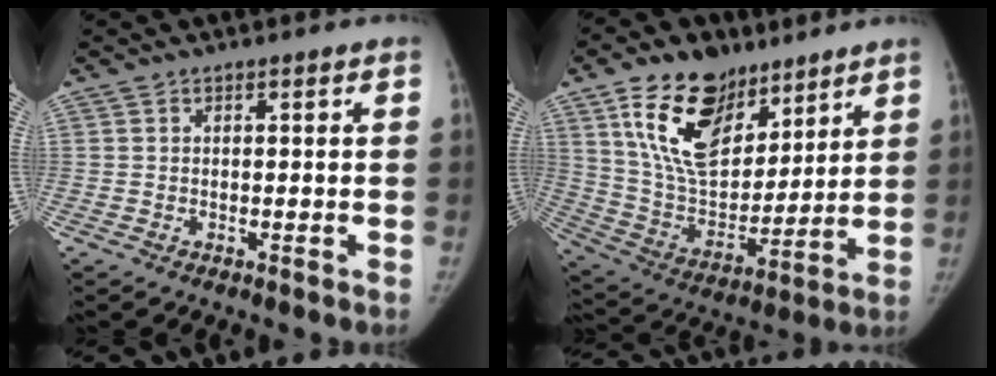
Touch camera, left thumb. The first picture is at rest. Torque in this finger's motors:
{"motor_torque": [0.36, 0.42, 1.67, -1.10, 0.46]}